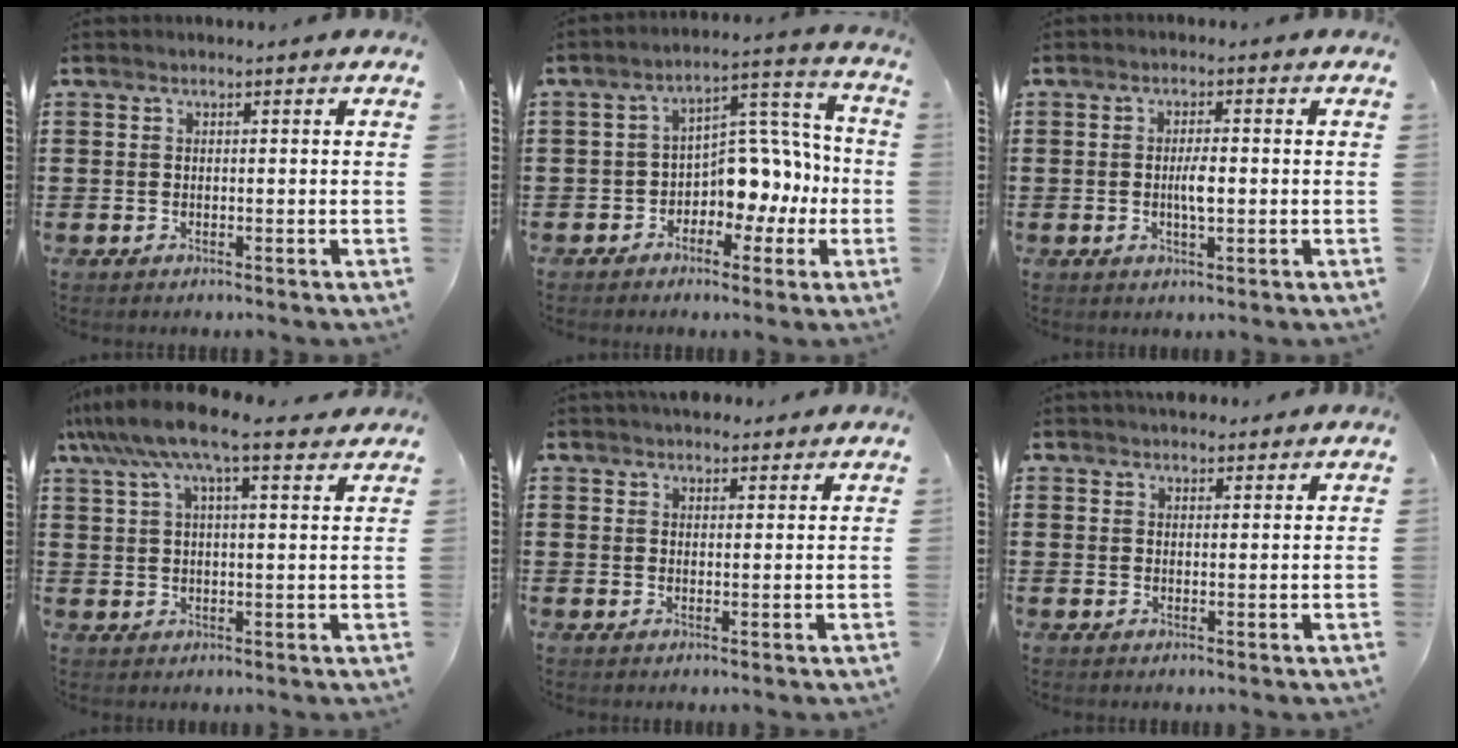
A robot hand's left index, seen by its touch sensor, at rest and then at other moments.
{"total": 7.5, "force": [-1.4, 5.7, 4.6], "torque": [-0.082, -0.004, -0.031]}
{"total": 3.3, "force": [-0.2, 0.9, 3.1], "torque": [-0.058, 0.000, -0.006]}
{"total": 9.2, "force": [7.1, 1.5, 5.7], "torque": [-0.130, -0.013, 0.128]}
{"total": 3.0, "force": [2.8, 1.0, 0.4], "torque": [-0.014, 0.000, 0.054]}
{"total": 2.4, "force": [2.3, 0.7, 0.2], "torque": [-0.009, 0.000, 0.045]}